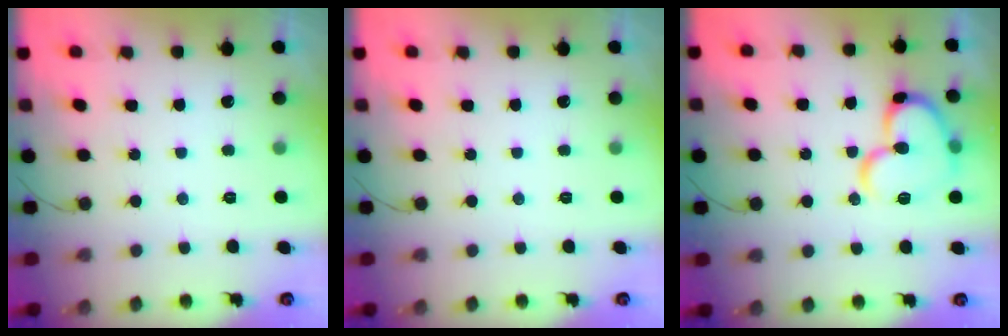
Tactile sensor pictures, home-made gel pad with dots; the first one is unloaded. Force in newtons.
{"total": 0.0}
{"total": 16.7, "press": 16.6, "slide": 1.8}